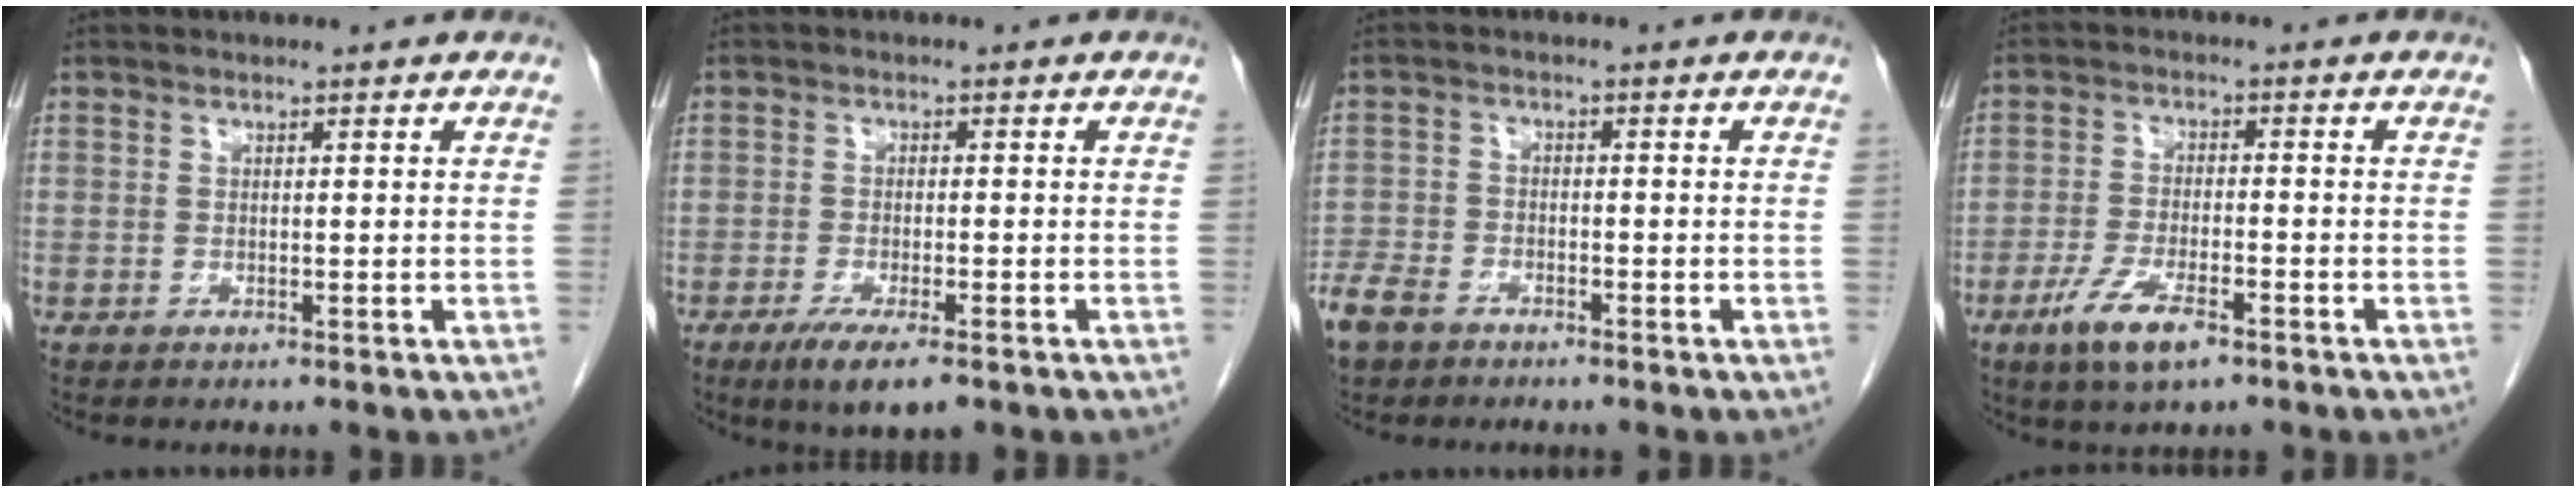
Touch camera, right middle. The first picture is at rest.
{"total": 6.4, "force": [-4.1, 1.2, 4.8], "torque": [-0.082, -0.016, -0.061]}
{"total": 6.1, "force": [-4.6, 3.3, 2.2], "torque": [-0.046, 0.001, -0.085]}
{"total": 8.9, "force": [-5.2, 1.5, 7.1], "torque": [-0.143, -0.019, -0.093]}